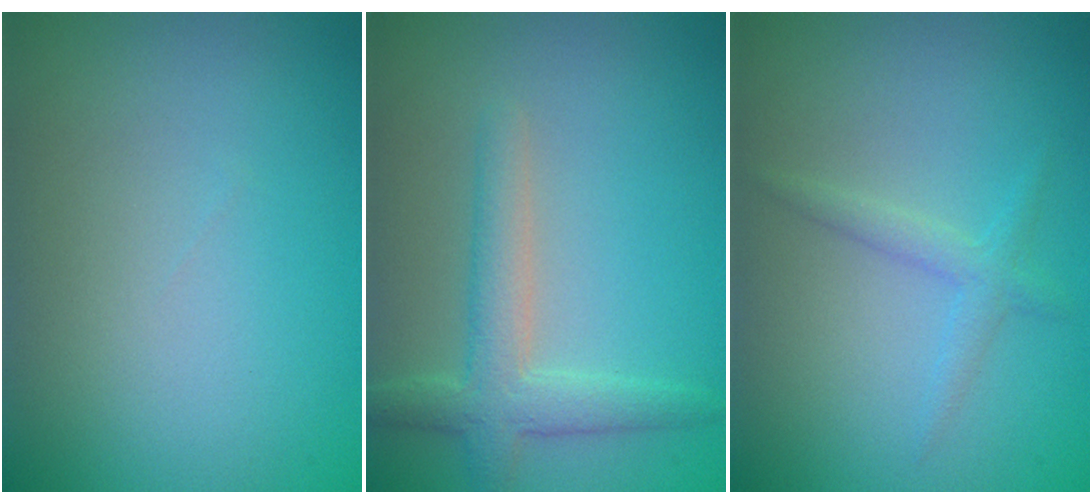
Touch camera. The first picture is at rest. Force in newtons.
{"total": 3.4, "press": 3.4, "slide": 0.3}
{"total": 1.5, "press": 1.5, "slide": 0.1}